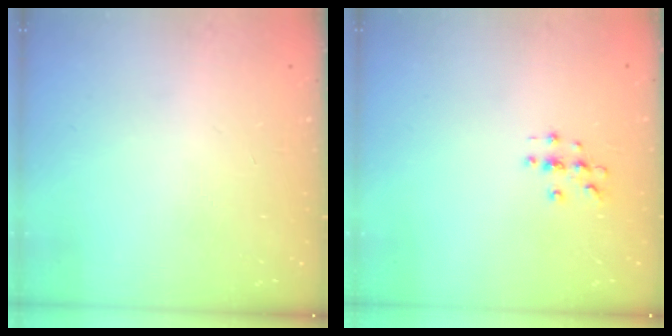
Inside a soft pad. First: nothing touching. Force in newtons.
{"total": 2.9, "press": 2.9, "slide": 0.3}